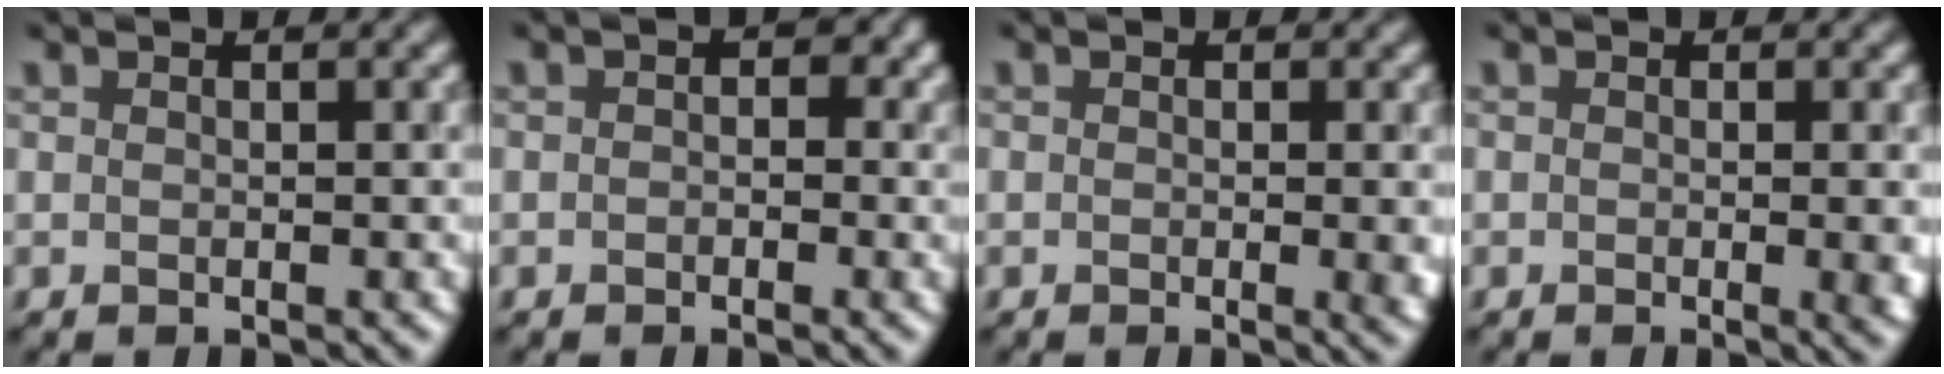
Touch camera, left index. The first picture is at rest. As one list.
[{"total": 1.7, "force": [0.0, 1.4, 1.1], "torque": [-0.007, -0.002, -0.006]}, {"total": 2.0, "force": [-0.3, 0.6, 1.9], "torque": [-0.022, -0.007, -0.002]}, {"total": 2.4, "force": [-0.3, 0.8, 2.3], "torque": [-0.023, -0.006, -0.002]}]